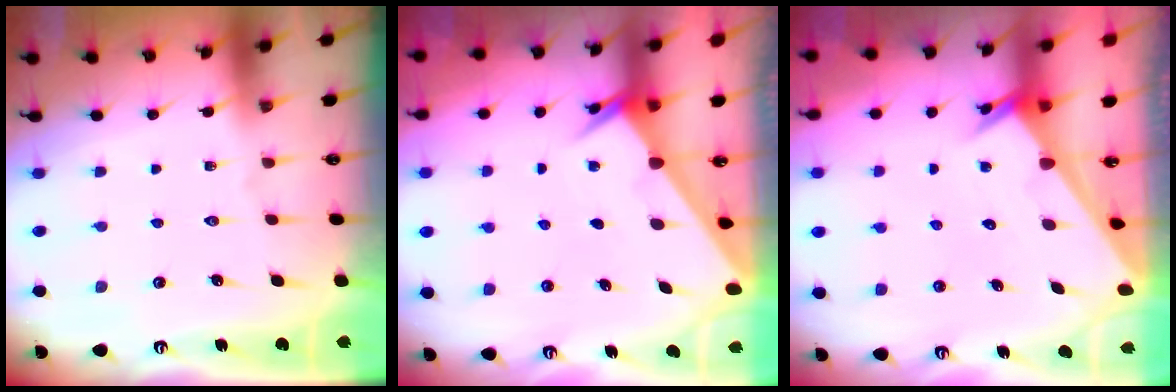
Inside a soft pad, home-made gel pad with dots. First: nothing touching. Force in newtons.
{"total": 1.9, "press": 1.9, "slide": 0.2}
{"total": 2.0, "press": 2.0, "slide": 0.2}